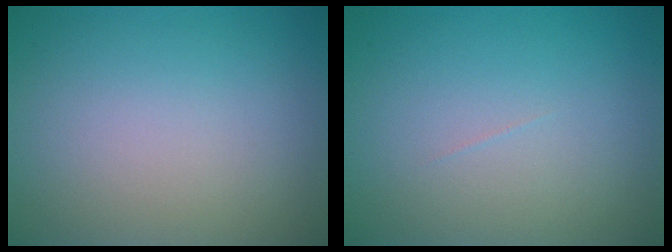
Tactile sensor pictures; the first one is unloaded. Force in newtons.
{"total": 0.0}